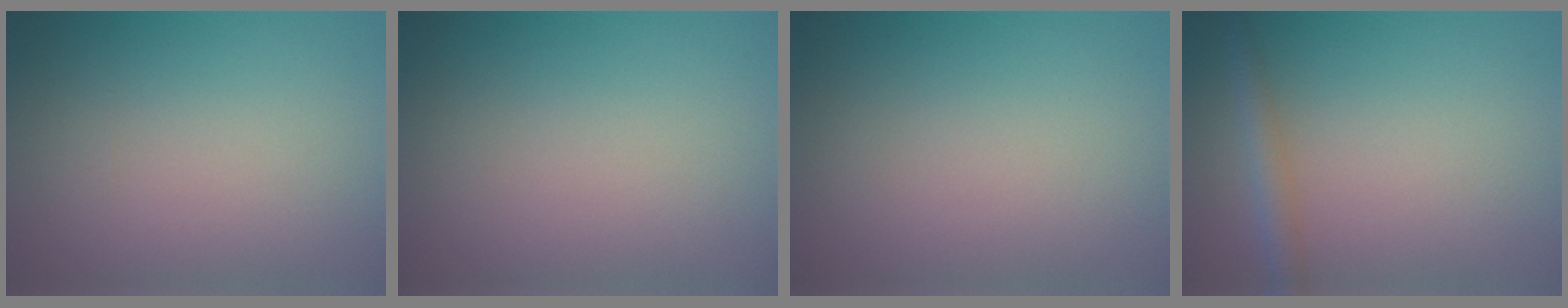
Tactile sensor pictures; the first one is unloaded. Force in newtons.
{"total": 0.0}
{"total": 0.0}
{"total": 2.3, "press": 2.3, "slide": 0.1}